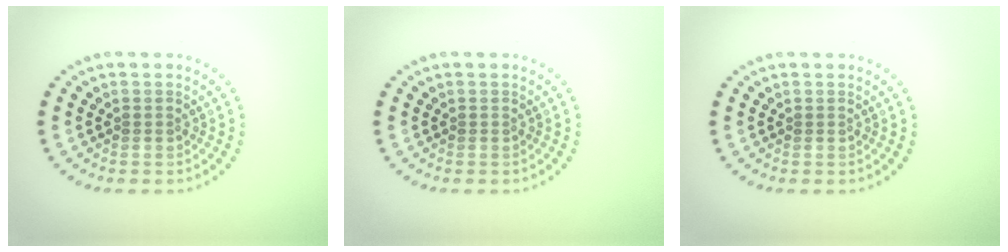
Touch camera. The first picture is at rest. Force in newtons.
{"total": 0.0}
{"total": 0.0}